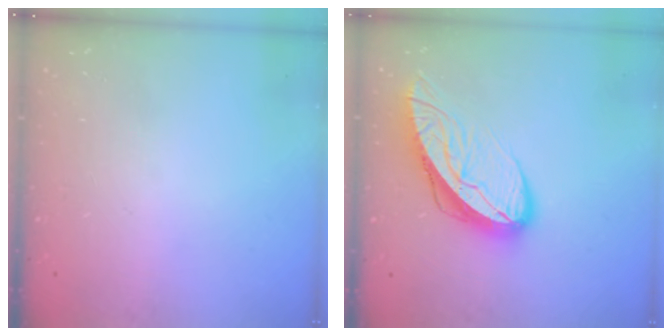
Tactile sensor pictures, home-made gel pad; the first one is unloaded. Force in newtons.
{"total": 11.5, "press": 11.4, "slide": 1.5}